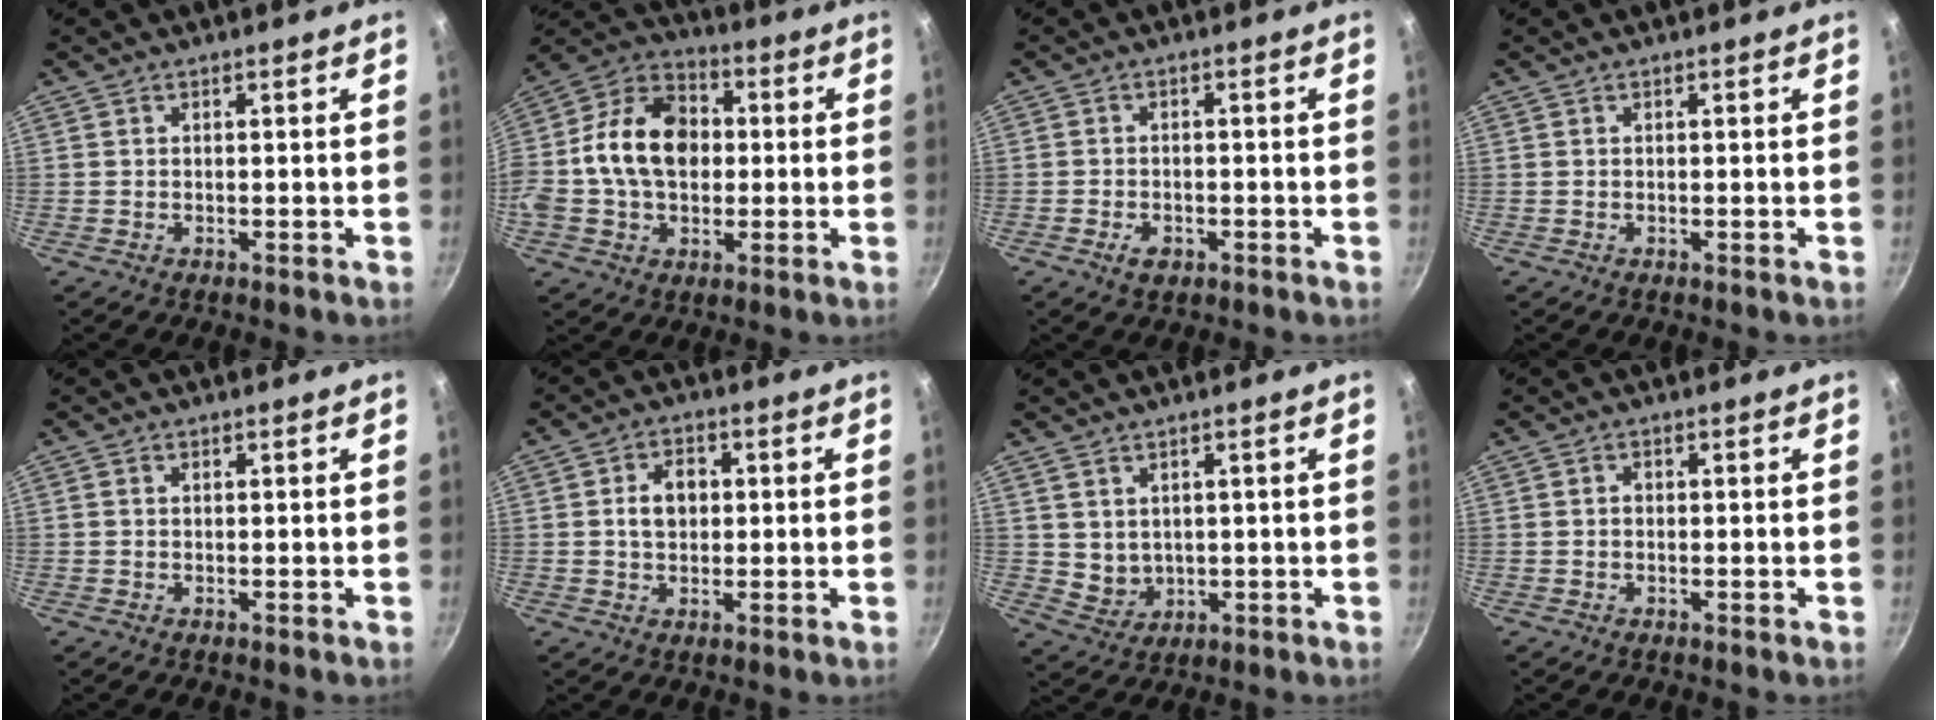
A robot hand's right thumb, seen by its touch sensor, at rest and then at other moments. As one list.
[{"total": 17.8, "force": [0.4, 13.1, 12.2], "torque": [-0.190, 0.033, -0.010]}, {"total": 3.1, "force": [-1.6, 2.0, 1.8], "torque": [-0.031, 0.011, -0.025]}, {"total": 0.0}, {"total": 0.5, "force": [0.2, 0.4, 0.3], "torque": [-0.003, 0.003, 0.003]}, {"total": 5.6, "force": [0.5, 4.2, 3.7], "torque": [-0.039, 0.009, 0.005]}, {"total": 4.2, "force": [1.3, 3.5, 2.0], "torque": [-0.023, -0.009, 0.039]}, {"total": 1.0, "force": [0.0, 0.8, 0.6], "torque": [-0.010, 0.006, -0.001]}]